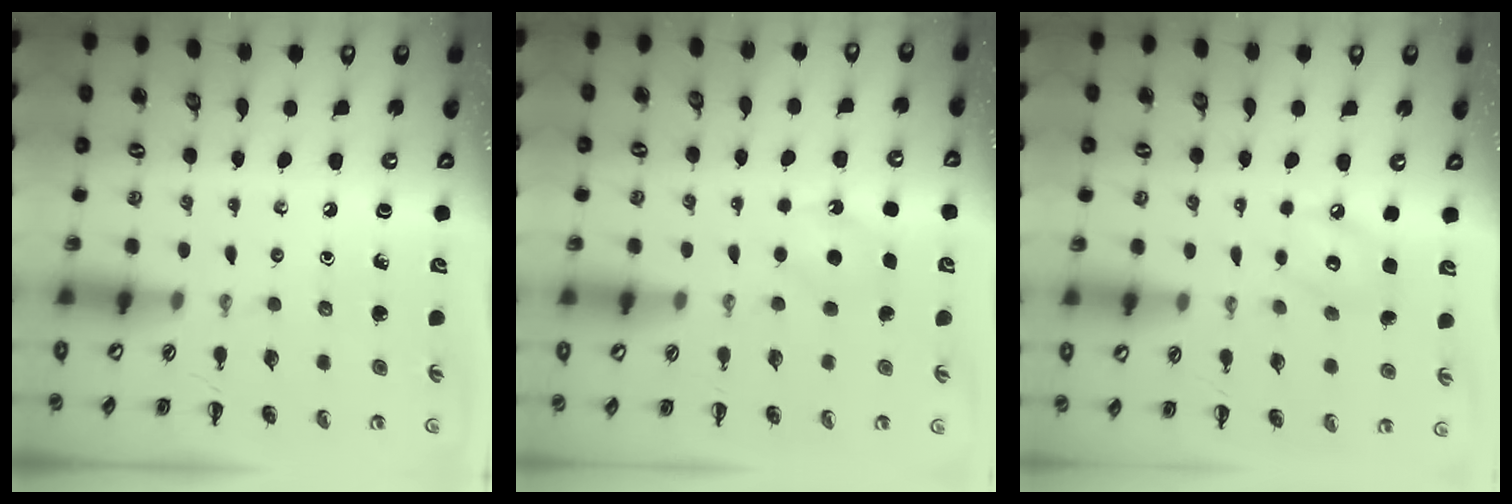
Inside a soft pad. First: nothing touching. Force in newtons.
{"total": 5.4, "press": 5.2, "slide": 1.2}
{"total": 6.4, "press": 6.4, "slide": 0.4}